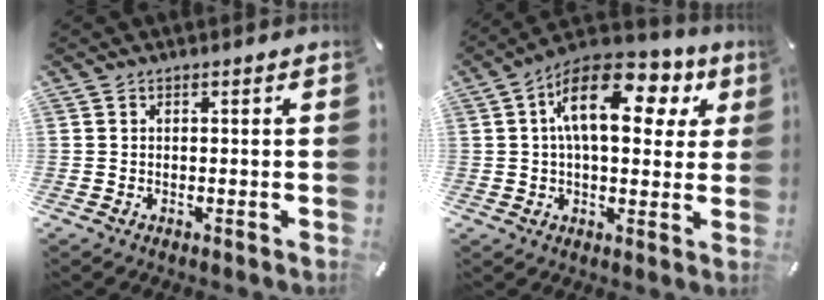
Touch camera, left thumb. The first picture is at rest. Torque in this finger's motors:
{"motor_torque": [0.76, 1.33, 1.82, -0.95, 0.66]}